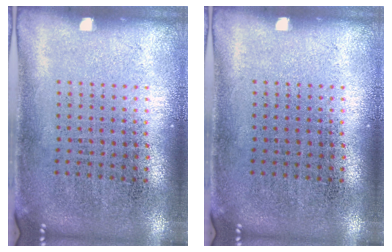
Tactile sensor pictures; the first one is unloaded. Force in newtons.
{"total": 0.0}